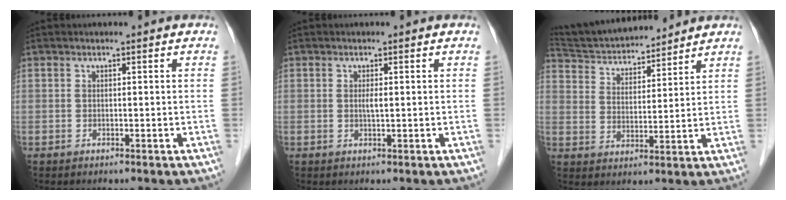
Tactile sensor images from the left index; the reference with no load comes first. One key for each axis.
{"total": 1.1, "fx": 0.1, "fy": 0.0, "fz": 1.1, "tx": -0.025, "ty": -0.003, "tz": 0.002}
{"total": 13.0, "fx": 12.2, "fy": 2.2, "fz": 3.7, "tx": -0.069, "ty": 0.022, "tz": 0.213}